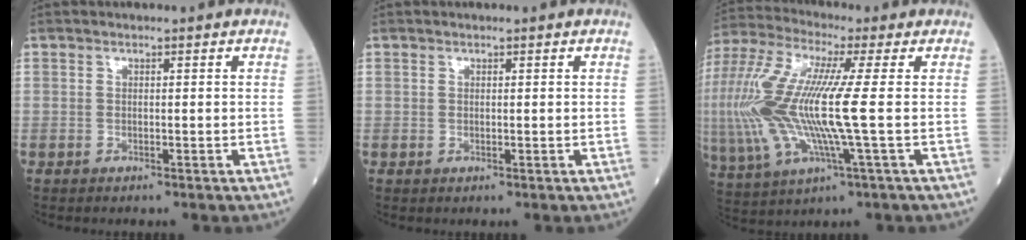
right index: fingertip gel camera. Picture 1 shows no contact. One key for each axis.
{"total": 0.0}
{"total": 18.8, "fx": -0.5, "fy": 2.6, "fz": 18.6, "tx": -0.436, "ty": 0.000, "tz": -0.010}